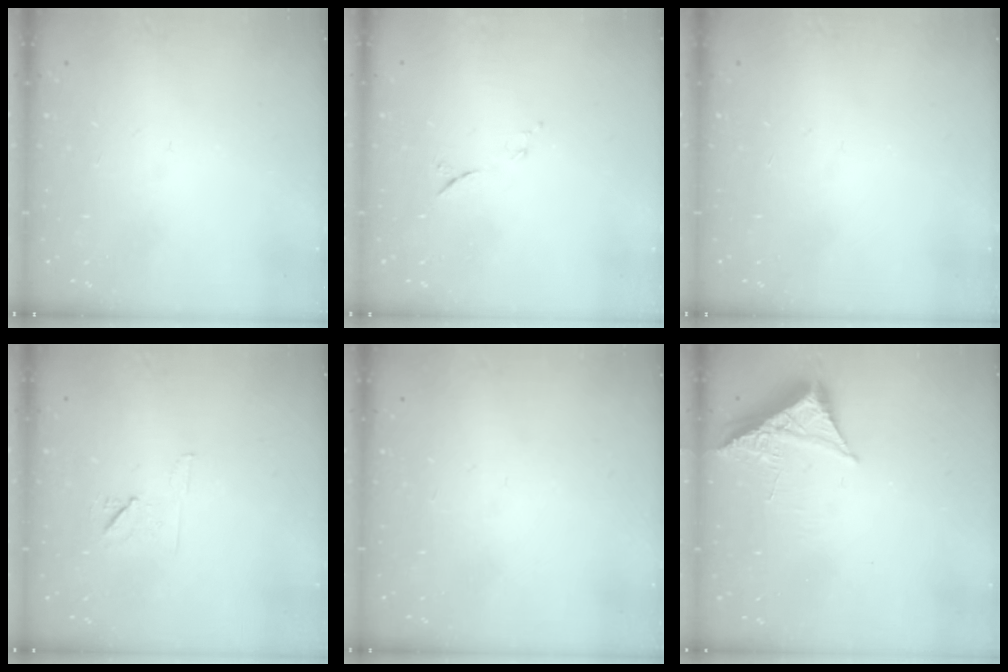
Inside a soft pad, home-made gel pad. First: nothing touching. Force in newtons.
{"total": 6.4, "press": 6.3, "slide": 1.3}
{"total": 0.0}
{"total": 7.3, "press": 7.2, "slide": 1.3}
{"total": 0.0}
{"total": 6.1, "press": 6.0, "slide": 0.7}